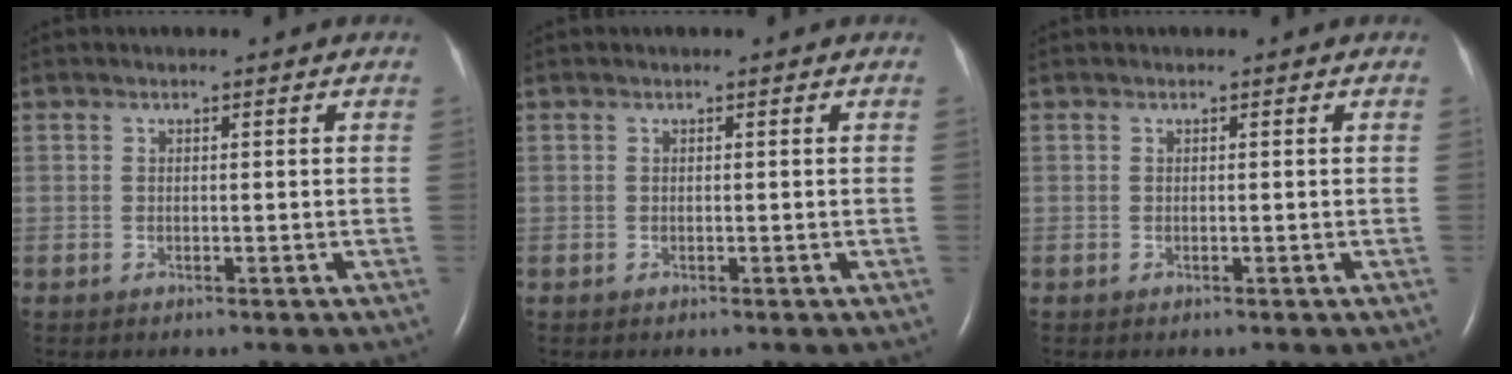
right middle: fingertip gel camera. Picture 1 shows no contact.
{"total": 0.0}
{"total": 0.0}